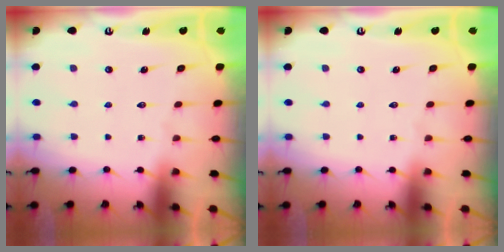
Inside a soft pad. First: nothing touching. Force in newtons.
{"total": 0.0}